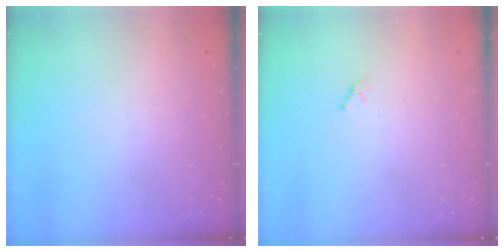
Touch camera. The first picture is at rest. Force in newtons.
{"total": 1.5, "press": 1.4, "slide": 0.4}